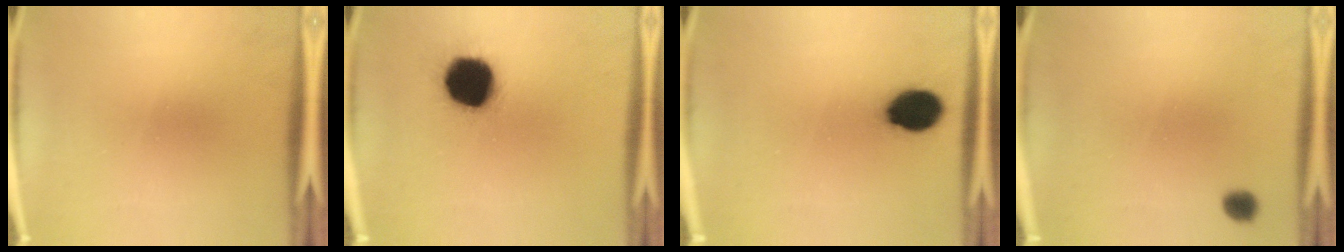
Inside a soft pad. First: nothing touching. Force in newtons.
{"total": 18.9}
{"total": 10.4}
{"total": 2.3}